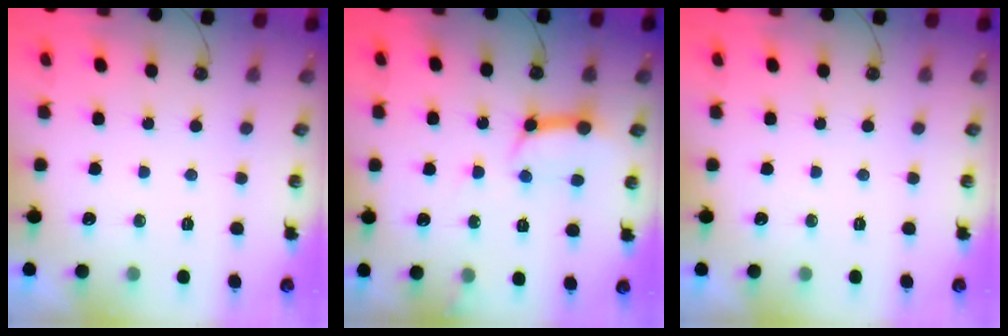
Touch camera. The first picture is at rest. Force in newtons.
{"total": 10.4, "press": 10.3, "slide": 1.4}
{"total": 0.0}